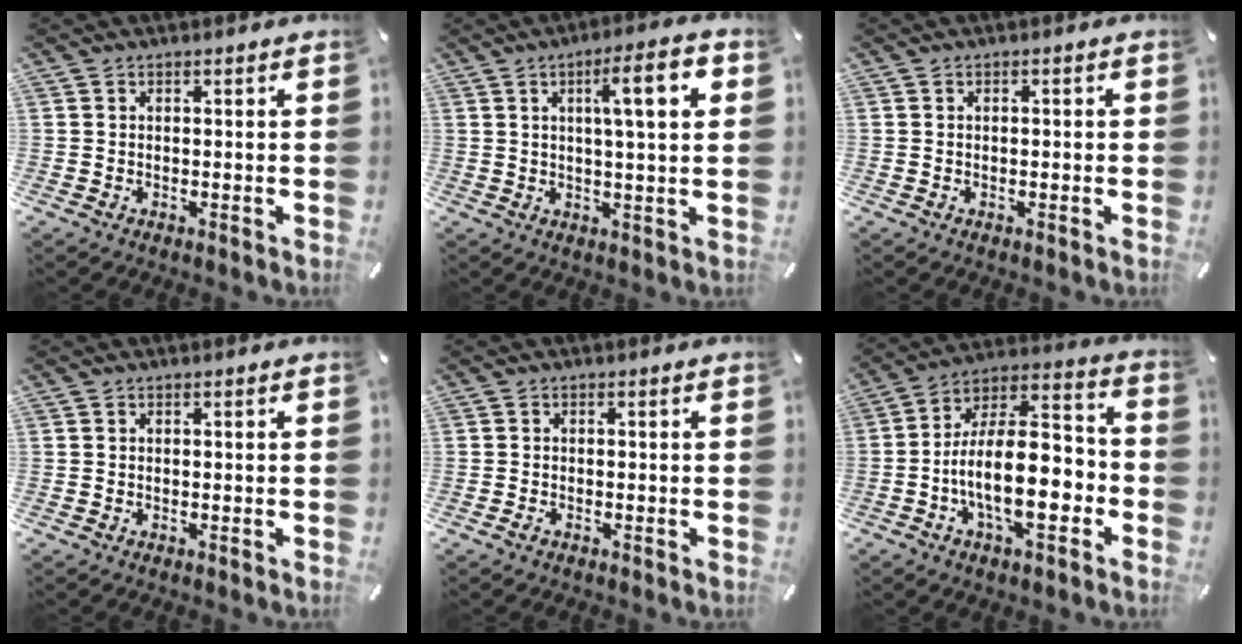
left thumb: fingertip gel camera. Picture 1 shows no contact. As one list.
[{"total": 11.8, "force": [3.6, 2.1, 11.0], "torque": [-0.171, -0.003, 0.047]}, {"total": 0.7, "force": [-0.3, 0.3, 0.5], "torque": [-0.010, -0.002, -0.005]}, {"total": 0.0}, {"total": 0.8, "force": [-0.5, 0.3, 0.5], "torque": [-0.010, -0.001, -0.010]}, {"total": 17.4, "force": [-5.2, 8.2, 14.4], "torque": [-0.255, 0.002, -0.090]}]